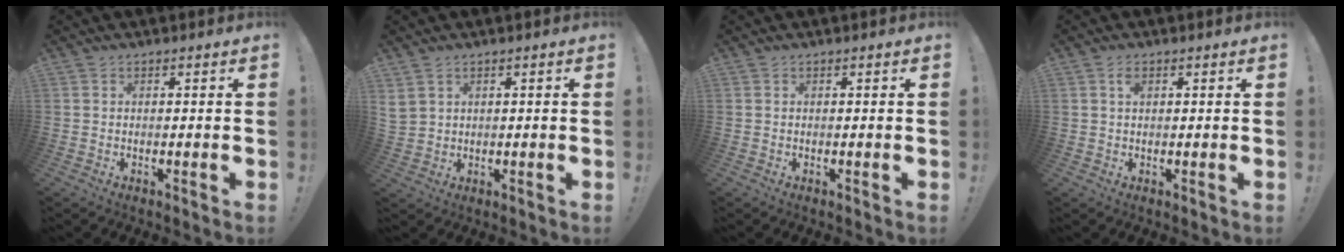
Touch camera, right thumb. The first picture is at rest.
{"total": 3.8, "force": [2.4, 2.5, 1.5], "torque": [-0.033, -0.009, 0.047]}
{"total": 0.0}
{"total": 1.9, "force": [1.0, 1.4, 1.0], "torque": [-0.006, -0.004, 0.014]}